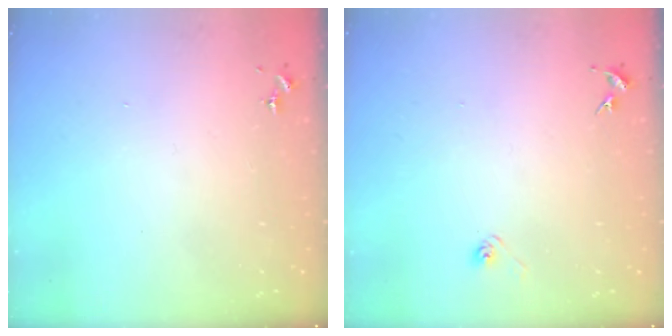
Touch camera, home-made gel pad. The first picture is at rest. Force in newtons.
{"total": 3.2, "press": 2.9, "slide": 1.4}